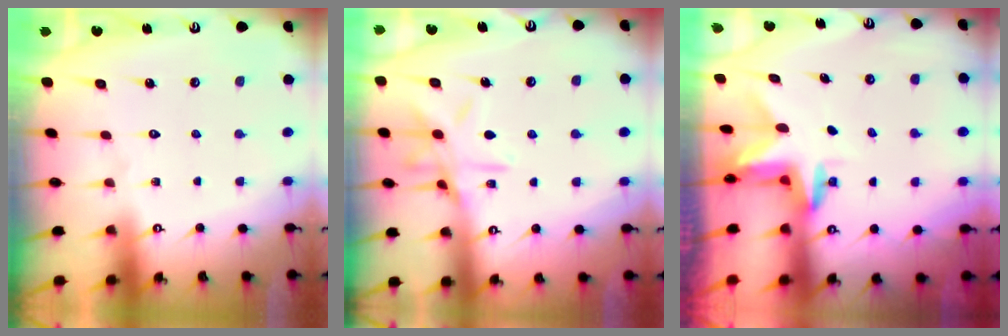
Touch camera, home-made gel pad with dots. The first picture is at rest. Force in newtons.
{"total": 11.9, "press": 11.8, "slide": 0.9}
{"total": 3.0, "press": 3.0, "slide": 0.2}